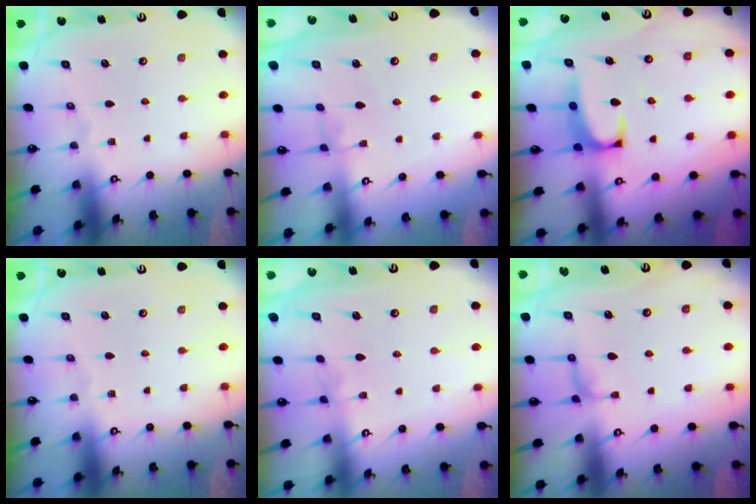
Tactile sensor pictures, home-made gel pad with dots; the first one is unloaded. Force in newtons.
{"total": 2.4, "press": 2.4, "slide": 0.3}
{"total": 2.5, "press": 2.4, "slide": 0.8}
{"total": 0.0}
{"total": 2.3, "press": 2.3, "slide": 0.4}
{"total": 1.7, "press": 1.5, "slide": 0.8}